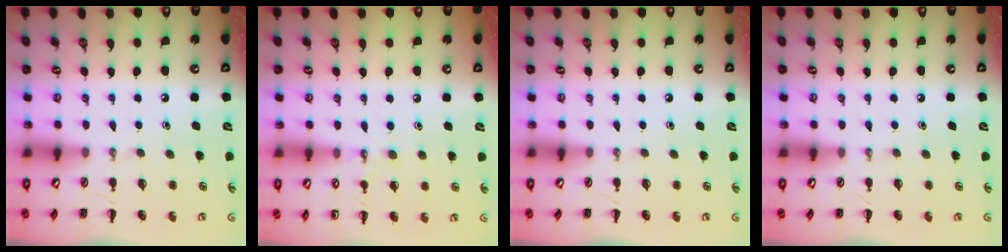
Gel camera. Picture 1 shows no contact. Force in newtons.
{"total": 6.4, "press": 6.2, "slide": 1.6}
{"total": 0.0}
{"total": 0.0}